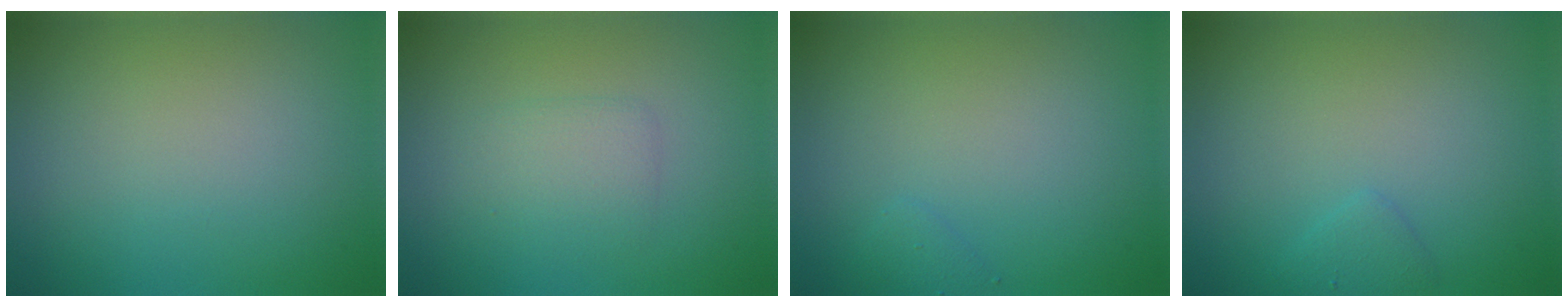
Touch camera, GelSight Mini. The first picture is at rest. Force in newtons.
{"total": 2.0, "press": 2.0, "slide": 0.2}
{"total": 0.8, "press": 0.8, "slide": 0.0}
{"total": 1.2, "press": 1.2, "slide": 0.1}